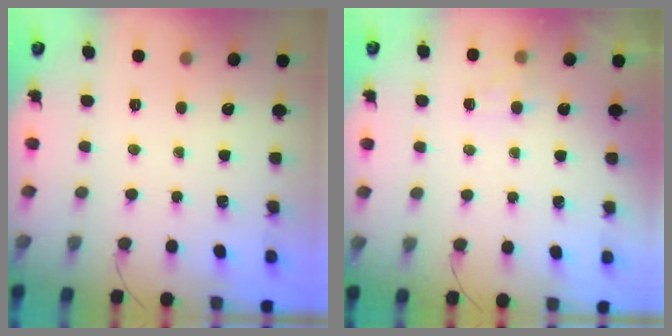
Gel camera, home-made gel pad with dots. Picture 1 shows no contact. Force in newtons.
{"total": 4.9, "press": 4.7, "slide": 1.6}